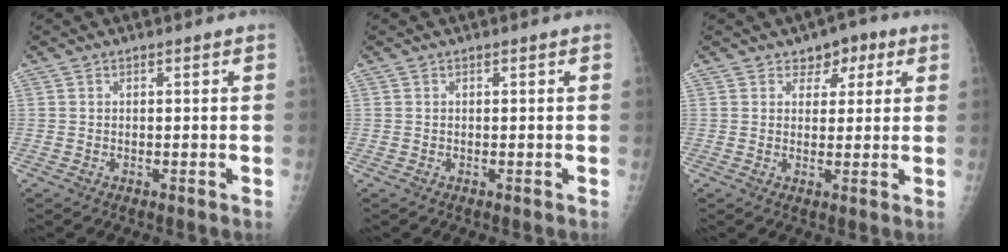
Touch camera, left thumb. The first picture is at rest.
{"total": 0.0}
{"total": 5.0, "force": [2.5, 3.6, 2.3], "torque": [0.006, -0.005, 0.029]}